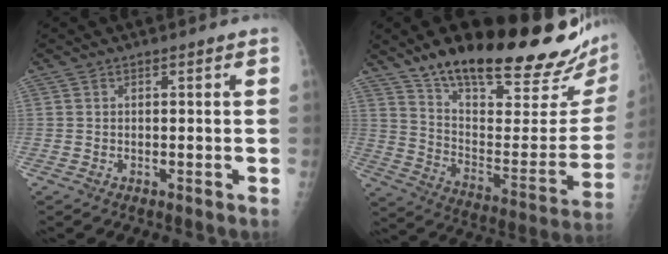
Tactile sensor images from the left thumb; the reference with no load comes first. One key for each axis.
{"total": 32.3, "fx": 24.0, "fy": 9.0, "fz": 19.6, "tx": -0.263, "ty": -0.097, "tz": 0.355}